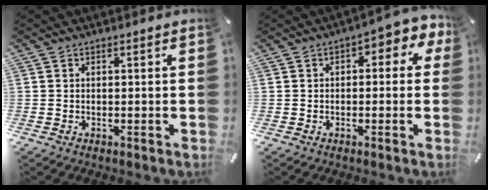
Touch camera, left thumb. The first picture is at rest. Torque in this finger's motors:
{"motor_torque": [0.57, 0.09, 0.44, 0.03, 0.03]}